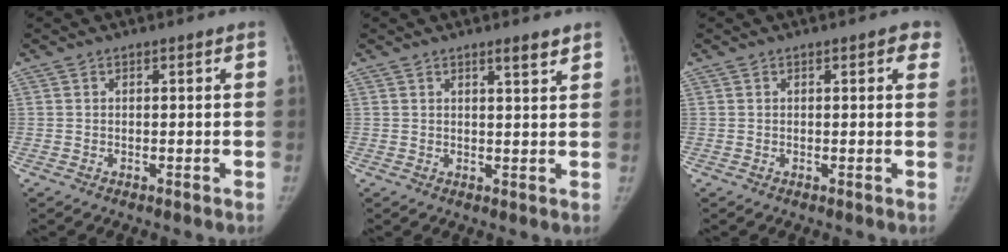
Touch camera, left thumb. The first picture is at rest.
{"total": 2.7, "force": [2.1, 0.3, 1.8], "torque": [-0.023, -0.017, 0.031]}
{"total": 2.9, "force": [1.4, 1.2, 2.2], "torque": [-0.009, 0.001, 0.007]}